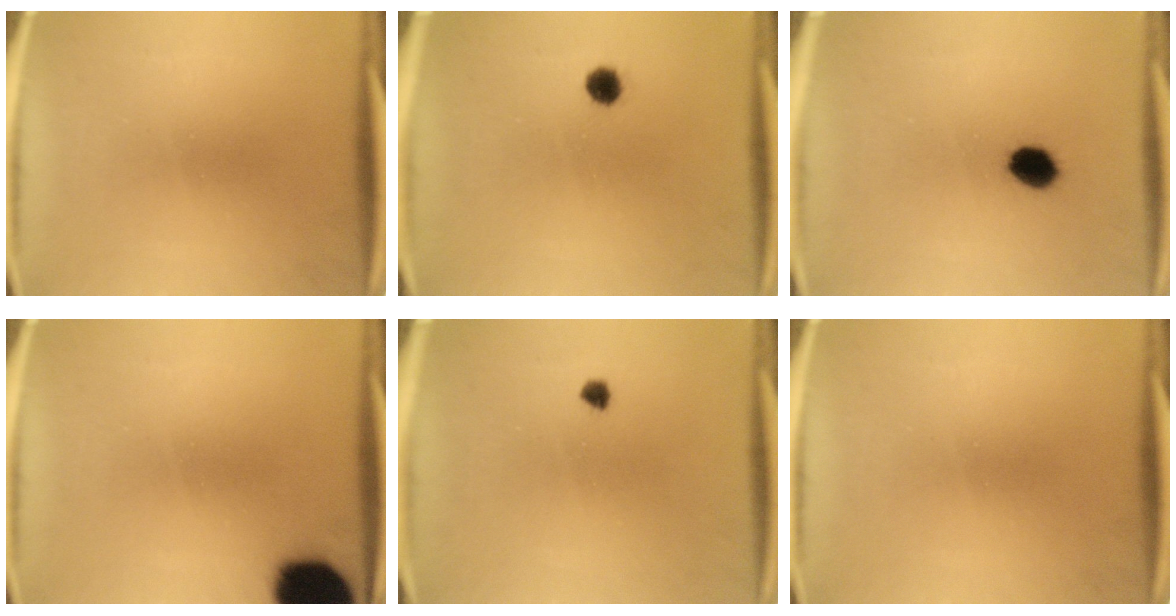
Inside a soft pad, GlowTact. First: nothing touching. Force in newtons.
{"total": 2.4}
{"total": 3.8}
{"total": 18.0}
{"total": 1.3}
{"total": 0.0}